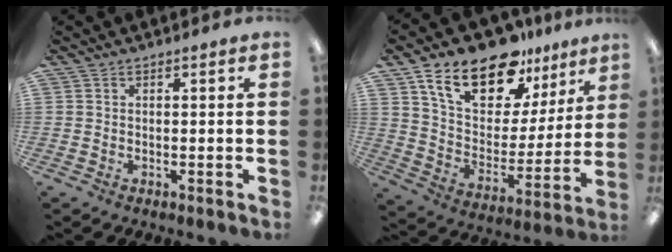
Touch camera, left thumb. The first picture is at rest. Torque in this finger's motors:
{"motor_torque": [0.15, 0.80, 1.24, -1.53, 0.14]}